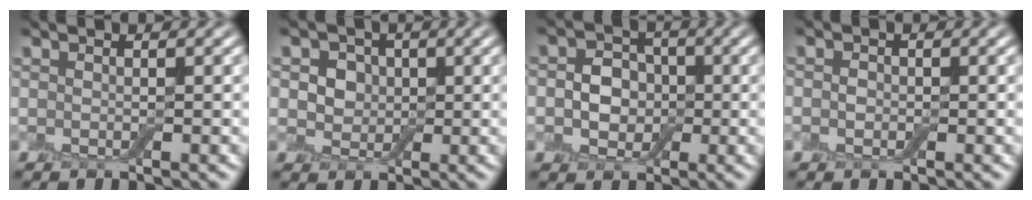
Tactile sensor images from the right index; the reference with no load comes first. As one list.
[{"total": 4.0, "force": [1.0, 3.4, 1.8], "torque": [-0.028, 0.004, 0.005]}, {"total": 4.1, "force": [-0.7, 3.4, 2.1], "torque": [-0.021, -0.004, -0.024]}, {"total": 0.9, "force": [-0.4, 0.8, 0.2], "torque": [-0.001, 0.000, -0.011]}]